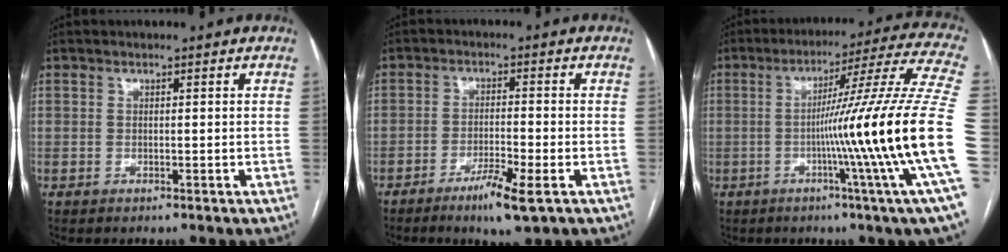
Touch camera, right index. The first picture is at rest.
{"total": 6.2, "force": [-3.5, 0.2, 5.1], "torque": [-0.092, -0.011, -0.059]}
{"total": 23.8, "force": [-4.1, -3.4, 23.2], "torque": [-0.282, -0.009, -0.090]}